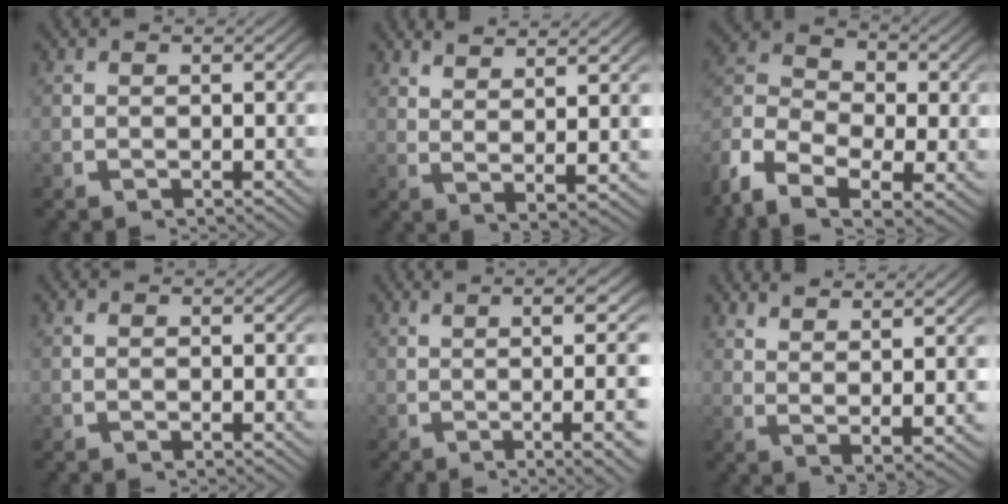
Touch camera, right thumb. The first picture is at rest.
{"total": 4.2, "force": [2.8, 0.5, 3.1], "torque": [-0.053, 0.000, 0.056]}
{"total": 11.0, "force": [-1.2, 7.9, 7.6], "torque": [-0.172, -0.038, -0.015]}
{"total": 0.0}
{"total": 8.4, "force": [-0.3, 2.5, 8.0], "torque": [-0.102, 0.012, -0.006]}
{"total": 3.9, "force": [2.8, 0.4, 2.6], "torque": [-0.045, 0.000, 0.057]}